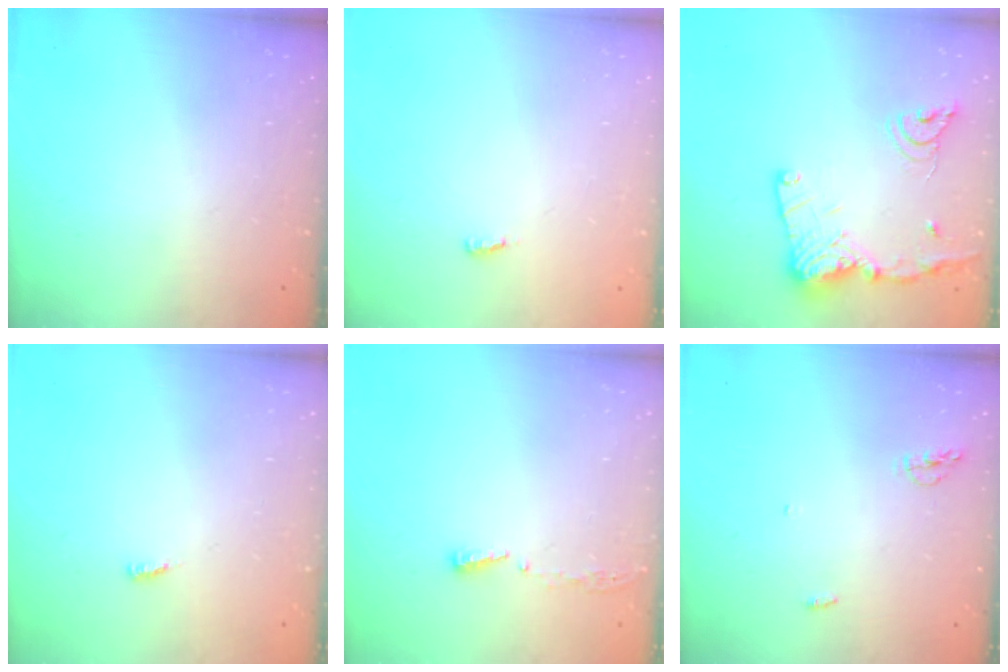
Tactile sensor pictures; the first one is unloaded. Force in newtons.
{"total": 2.6, "press": 2.4, "slide": 1.0}
{"total": 17.9, "press": 17.8, "slide": 1.6}
{"total": 2.6, "press": 2.6, "slide": 0.3}
{"total": 3.8, "press": 3.8, "slide": 0.4}
{"total": 4.3, "press": 4.1, "slide": 1.0}